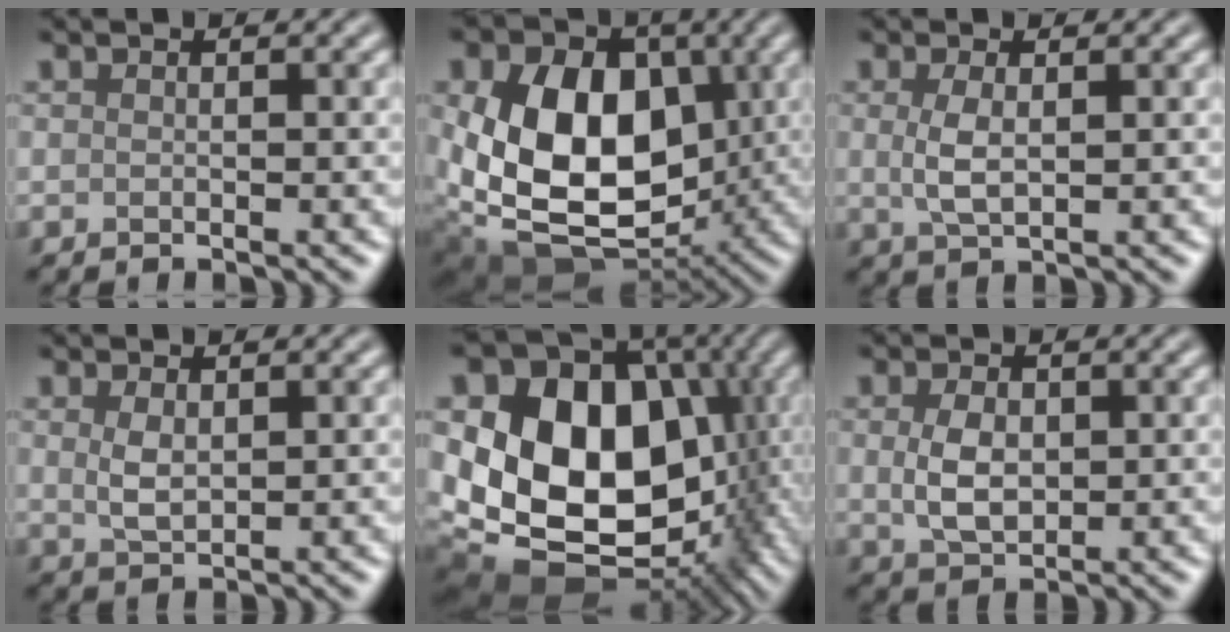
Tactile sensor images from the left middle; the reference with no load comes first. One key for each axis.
{"total": 14.2, "fx": 0.2, "fy": 10.0, "fz": 10.1, "tx": -0.184, "ty": -0.023, "tz": 0.002}
{"total": 2.5, "fx": 0.3, "fy": 1.0, "fz": 2.3, "tx": -0.056, "ty": -0.001, "tz": 0.007}
{"total": 2.1, "fx": 0.6, "fy": 1.1, "fz": 1.7, "tx": -0.041, "ty": -0.002, "tz": 0.017}
{"total": 18.5, "fx": 0.2, "fy": 14.5, "fz": 11.6, "tx": -0.191, "ty": -0.019, "tz": 0.031}
{"total": 3.4, "fx": 0.3, "fy": 2.3, "fz": 2.6, "tx": -0.061, "ty": 0.000, "tz": 0.008}